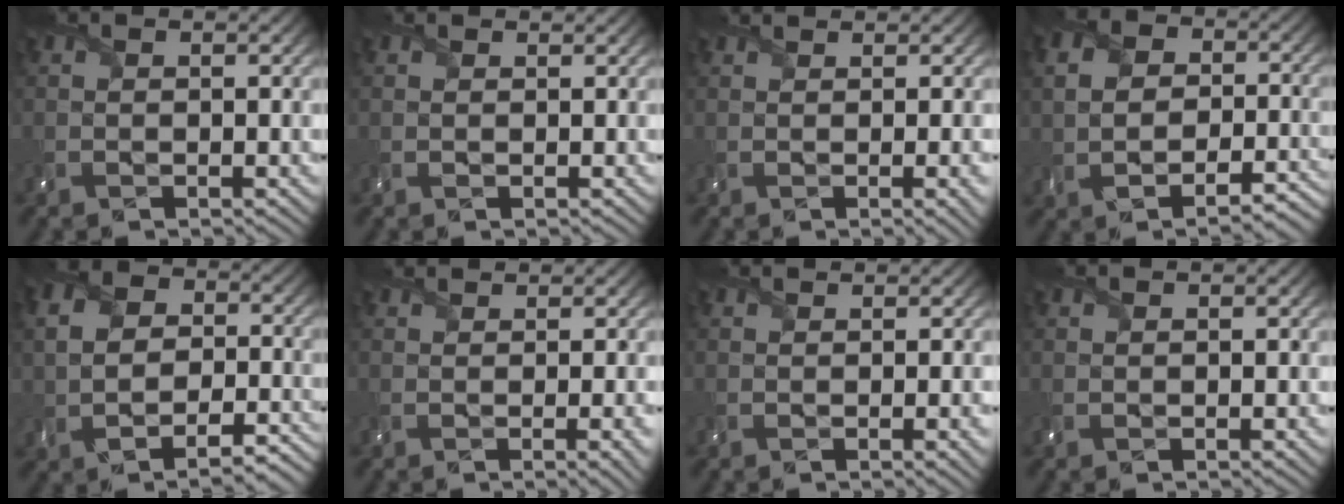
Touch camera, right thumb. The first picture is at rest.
{"total": 0.9, "force": [0.6, 0.6, 0.4], "torque": [-0.015, 0.001, 0.009]}
{"total": 3.3, "force": [1.0, 0.8, 3.0], "torque": [-0.046, 0.008, 0.012]}
{"total": 8.2, "force": [-1.8, 6.3, 4.8], "torque": [-0.086, -0.009, -0.037]}
{"total": 8.8, "force": [-2.6, 6.3, 5.5], "torque": [-0.100, -0.017, -0.040]}
{"total": 3.8, "force": [1.1, 0.9, 3.5], "torque": [-0.050, 0.010, 0.013]}
{"total": 3.0, "force": [1.1, 0.8, 2.7], "torque": [-0.044, 0.008, 0.015]}
{"total": 0.9, "force": [0.6, 0.3, 0.6], "torque": [-0.020, 0.004, 0.014]}